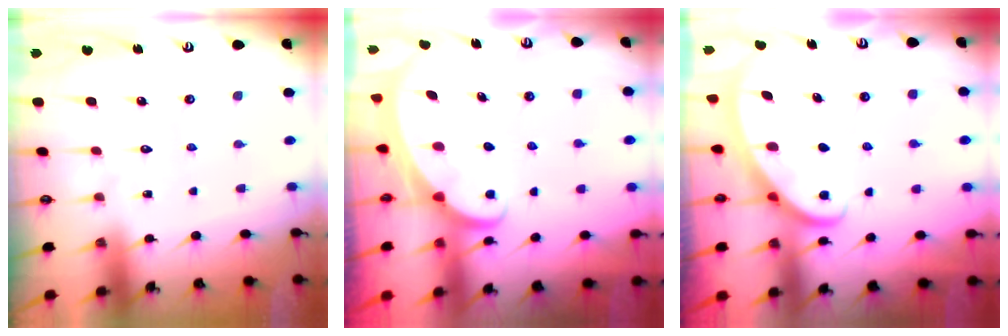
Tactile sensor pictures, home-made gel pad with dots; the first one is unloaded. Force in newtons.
{"total": 2.1, "press": 2.1, "slide": 0.3}
{"total": 3.0, "press": 3.0, "slide": 0.4}